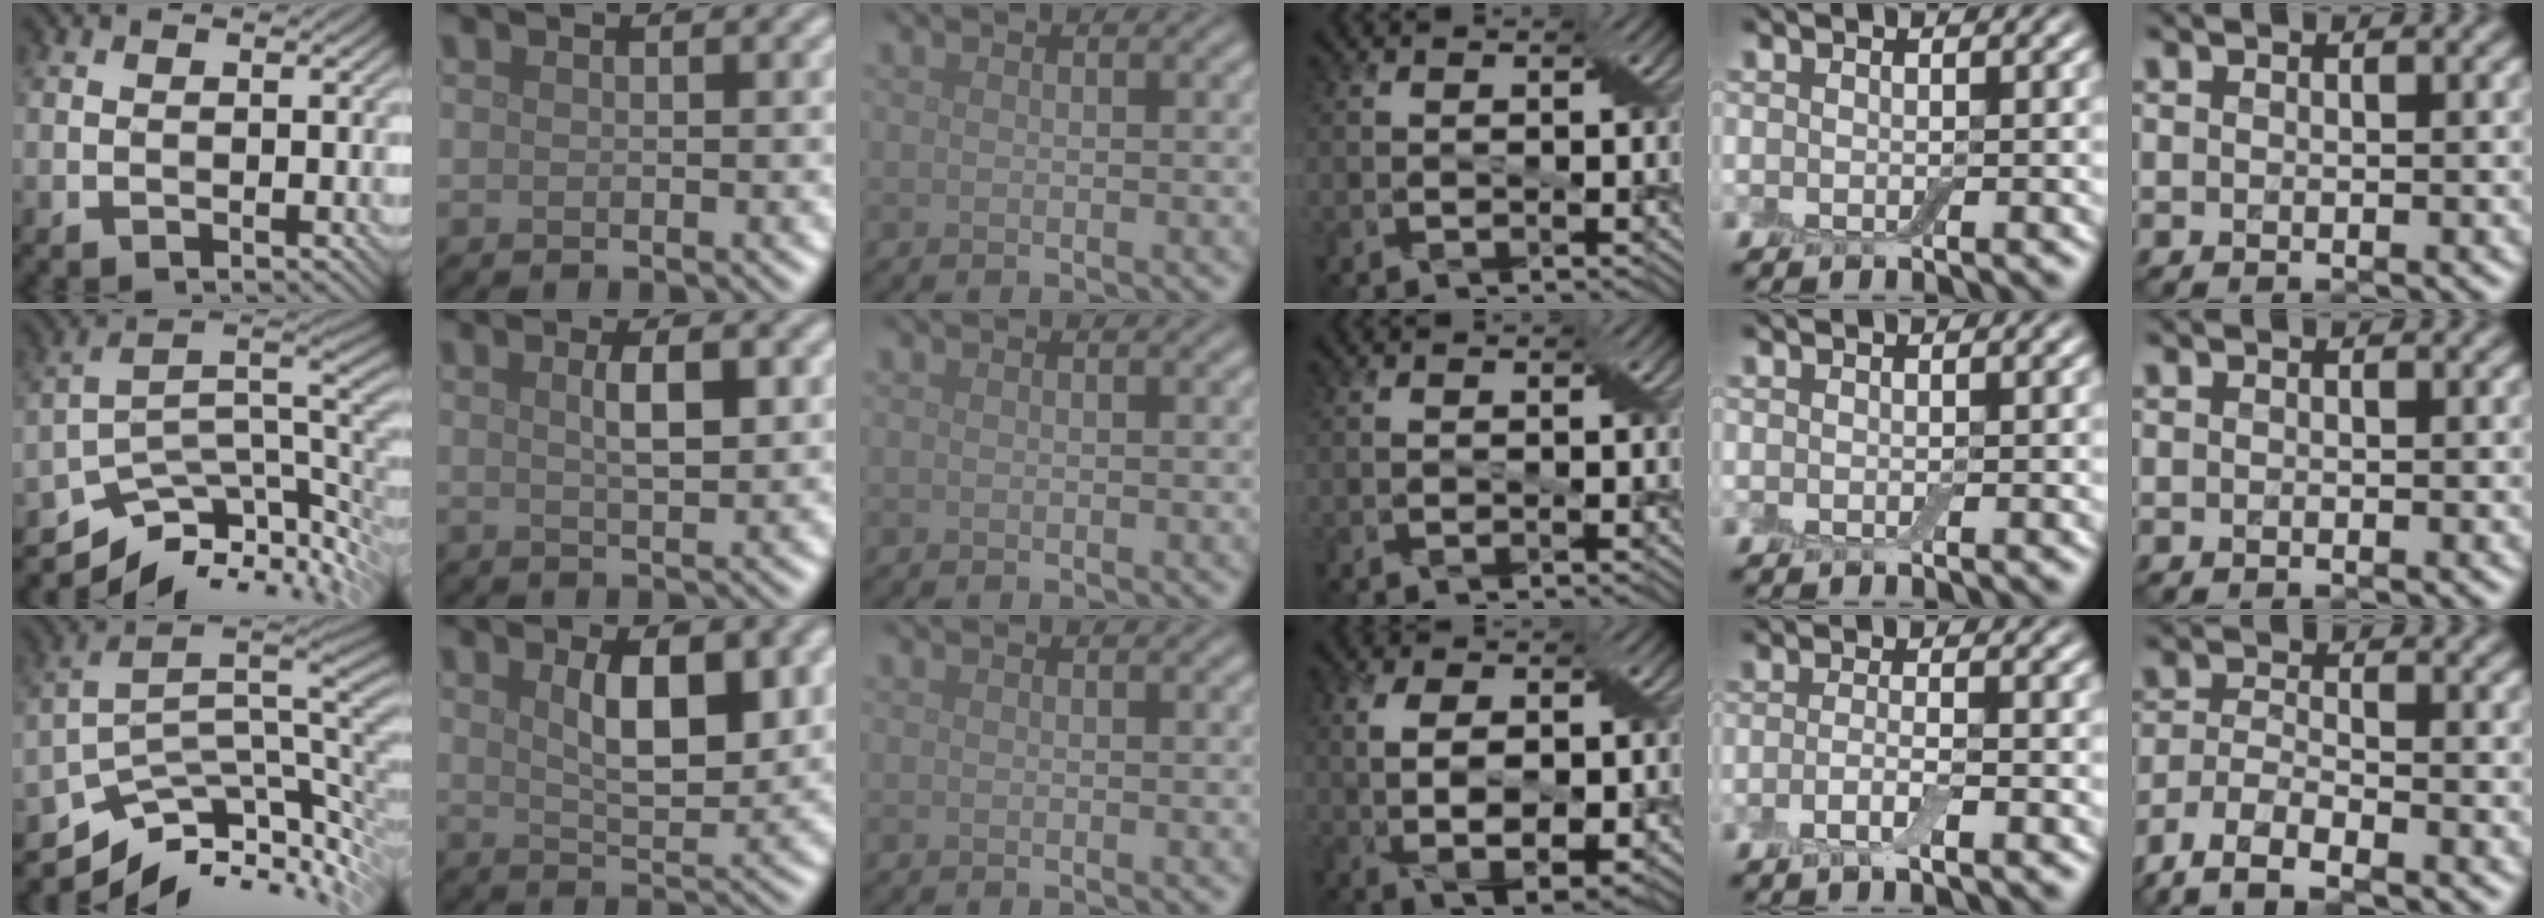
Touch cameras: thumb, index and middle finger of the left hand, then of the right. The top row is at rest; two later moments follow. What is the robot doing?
{"motion": "wrap", "object": "bandage"}